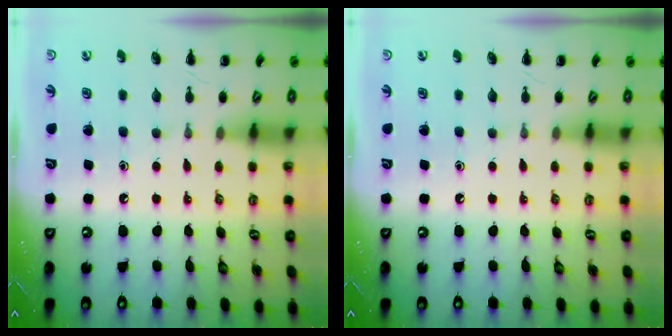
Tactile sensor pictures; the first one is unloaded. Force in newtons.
{"total": 0.0}